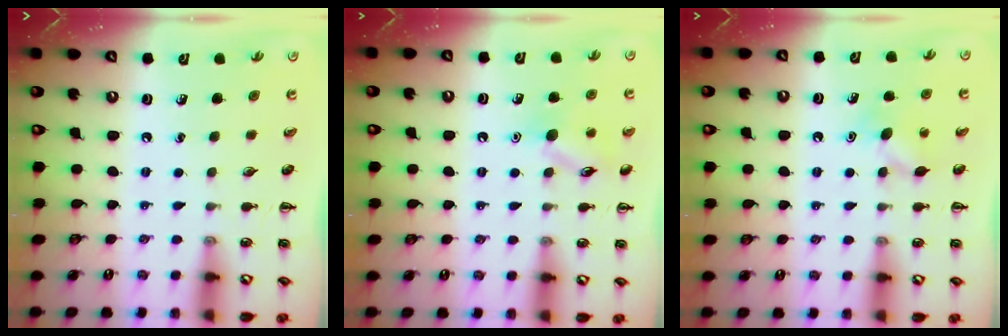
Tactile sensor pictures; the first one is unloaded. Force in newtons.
{"total": 9.5, "press": 9.5, "slide": 0.9}
{"total": 6.4, "press": 6.3, "slide": 1.1}